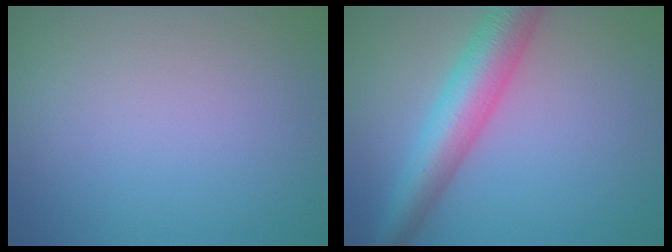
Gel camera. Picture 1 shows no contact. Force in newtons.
{"total": 6.3, "press": 6.3, "slide": 0.1}